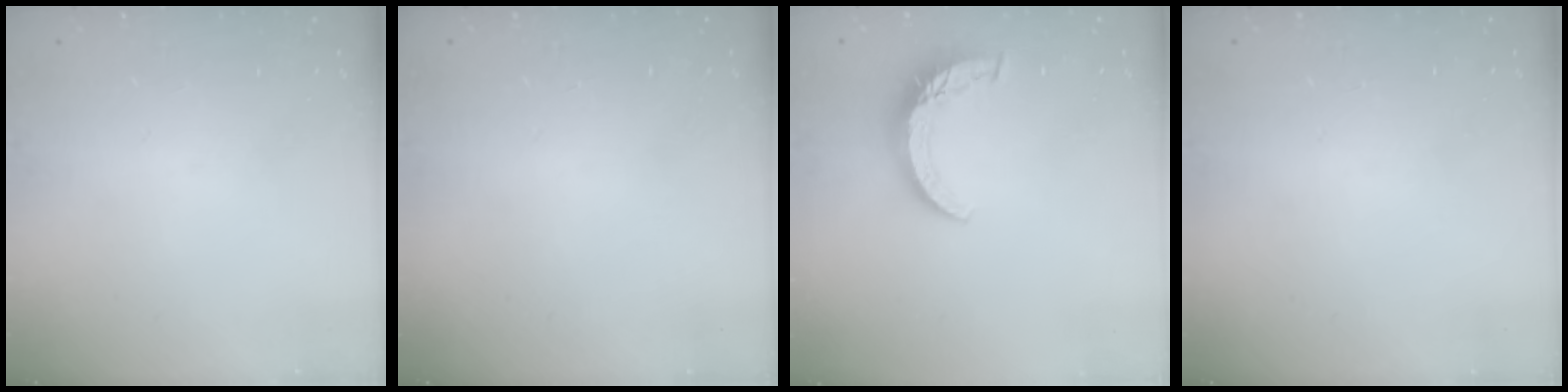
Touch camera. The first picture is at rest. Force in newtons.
{"total": 2.4, "press": 2.4, "slide": 0.2}
{"total": 8.6, "press": 8.5, "slide": 0.8}
{"total": 2.6, "press": 2.6, "slide": 0.2}